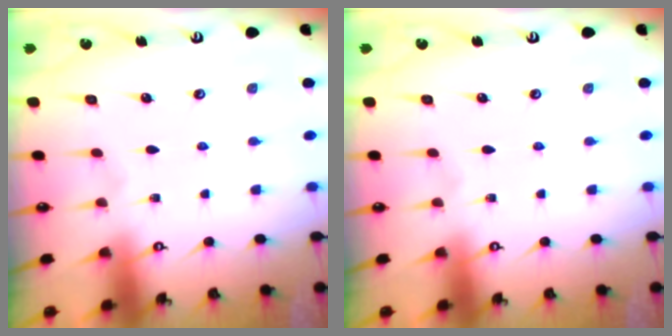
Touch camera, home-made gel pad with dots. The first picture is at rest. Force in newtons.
{"total": 0.0}